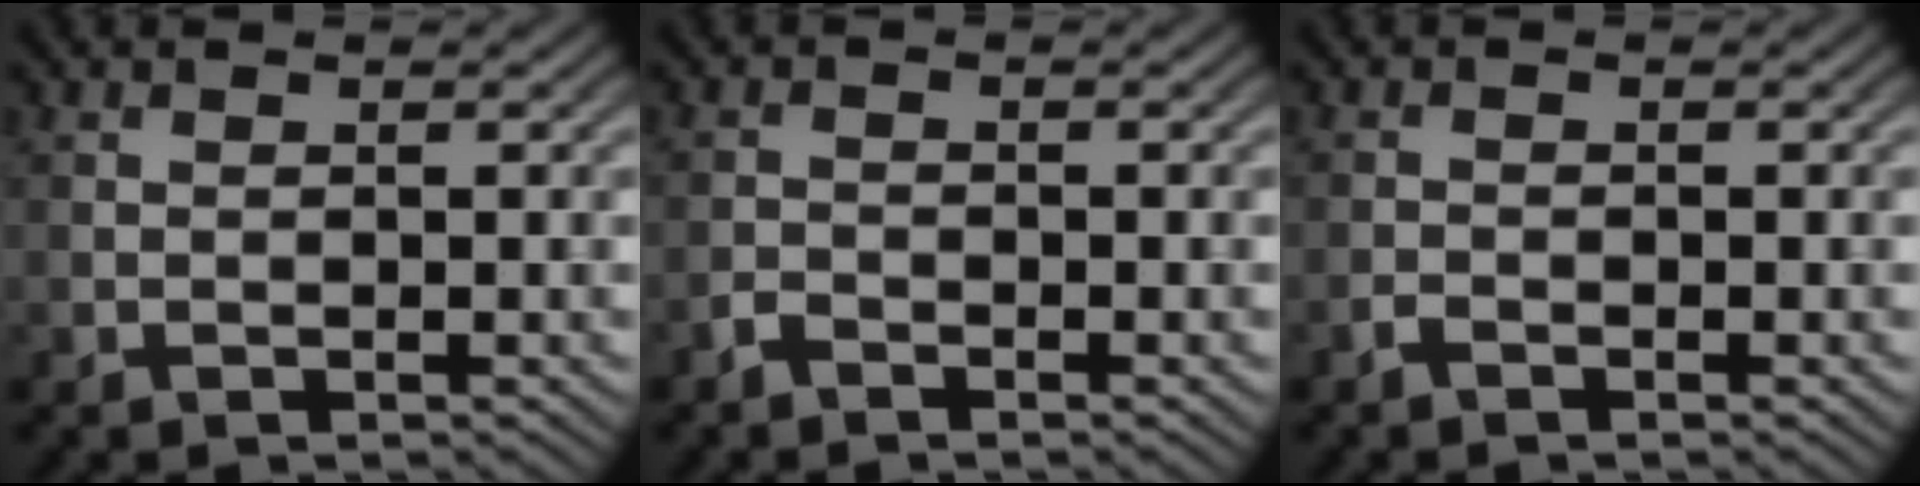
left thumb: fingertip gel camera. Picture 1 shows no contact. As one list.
[{"total": 1.3, "force": [-1.2, 0.4, 0.4], "torque": [-0.008, 0.002, -0.028]}, {"total": 0.9, "force": [-0.8, 0.2, 0.4], "torque": [-0.008, 0.001, -0.018]}]